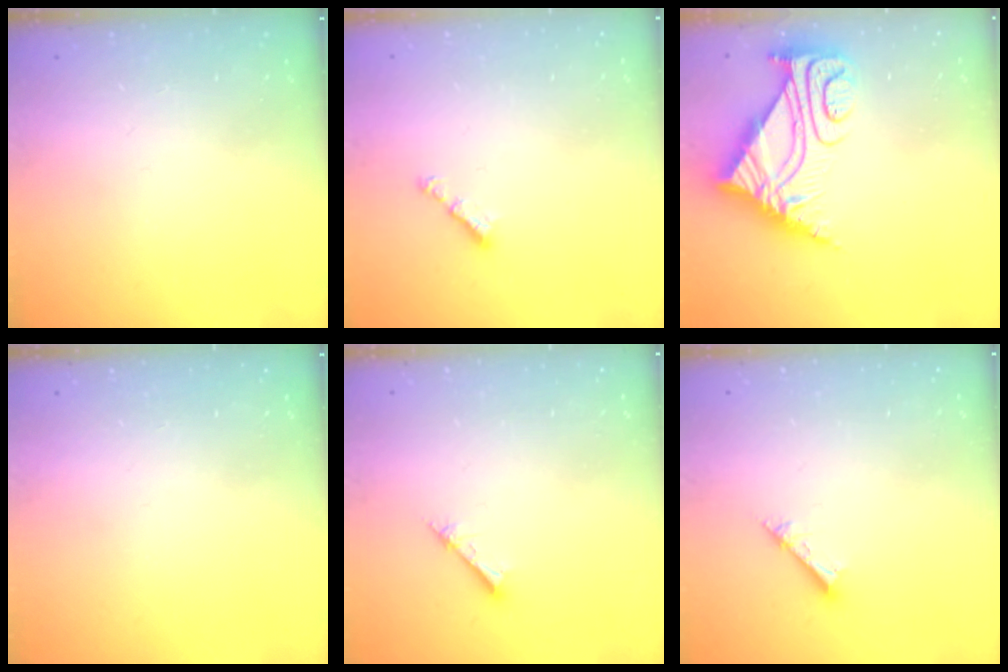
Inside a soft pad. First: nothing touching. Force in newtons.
{"total": 3.1, "press": 3.1, "slide": 0.1}
{"total": 9.9, "press": 9.8, "slide": 1.0}
{"total": 0.0}
{"total": 1.2, "press": 1.2, "slide": 0.1}
{"total": 2.6, "press": 2.6, "slide": 0.1}